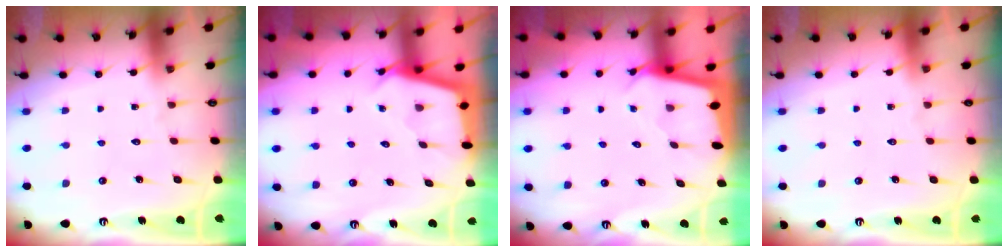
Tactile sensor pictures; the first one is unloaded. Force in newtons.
{"total": 2.5, "press": 2.5, "slide": 0.4}
{"total": 2.4, "press": 2.4, "slide": 0.2}
{"total": 0.6, "press": 0.5, "slide": 0.2}